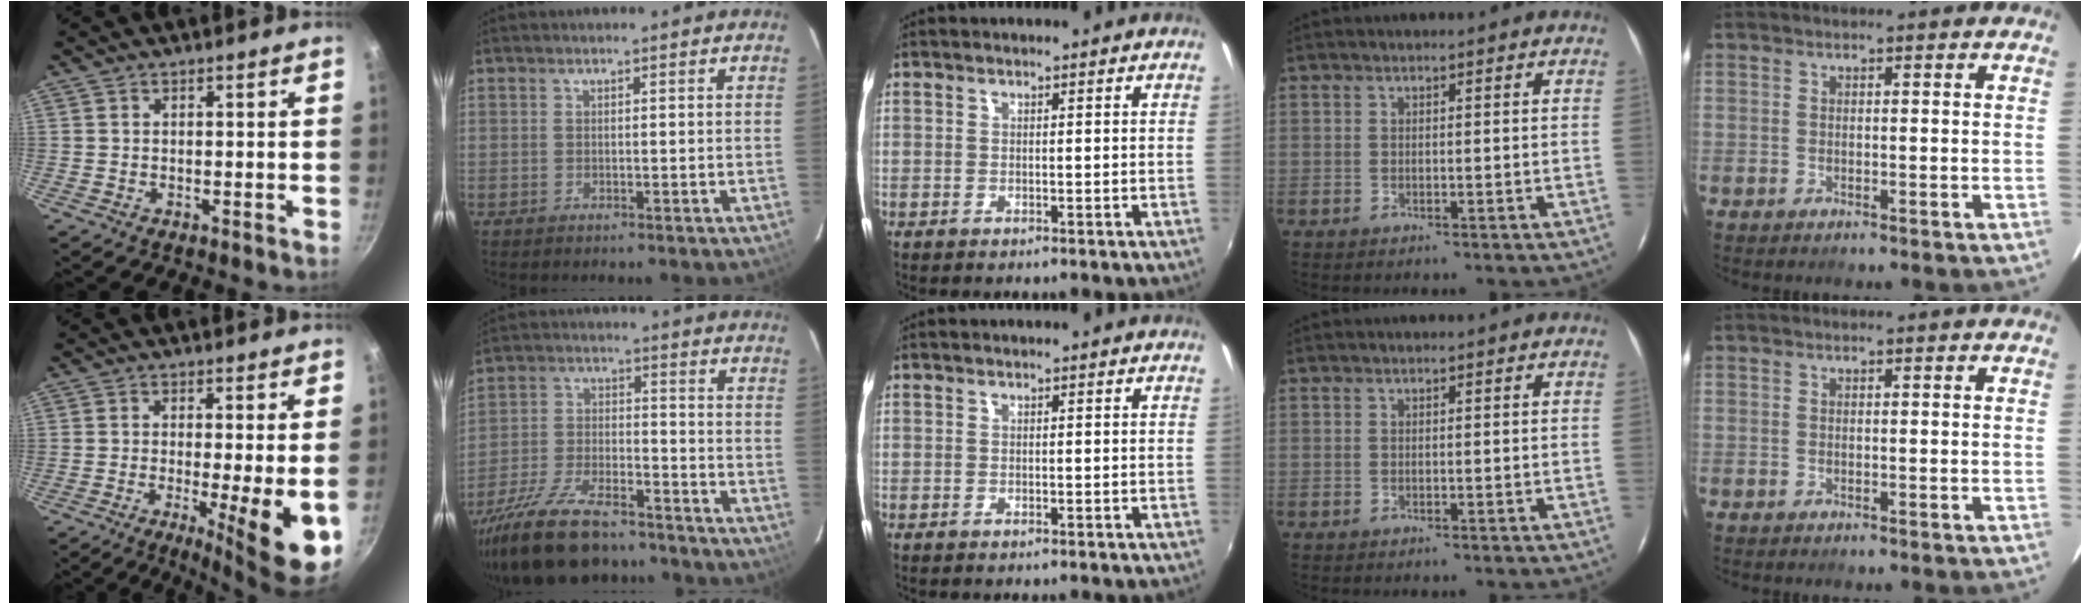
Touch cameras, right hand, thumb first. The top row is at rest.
{"thumb": {"total": 10.6, "force": [-2.5, 1.5, 10.2], "torque": [-0.147, -0.010, -0.033]}, "index": {"total": 21.1, "force": [-17.2, 6.9, 9.9], "torque": [-0.210, -0.030, -0.283]}, "middle": {"total": 0.5, "force": [0.4, -0.3, 0.1], "torque": [0.003, -0.003, 0.005]}}